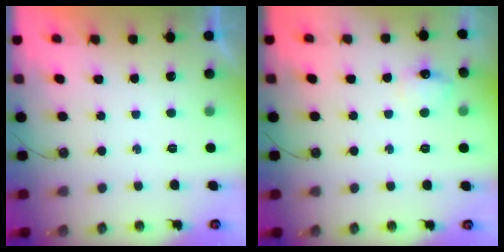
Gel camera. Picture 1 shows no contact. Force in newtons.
{"total": 6.8, "press": 6.7, "slide": 0.9}